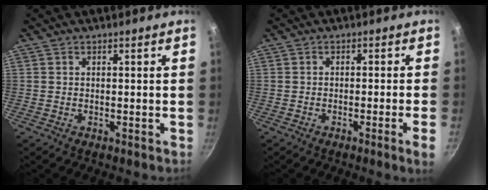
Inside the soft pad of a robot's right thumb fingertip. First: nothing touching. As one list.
[{"total": 3.3, "force": [-1.4, -0.6, 2.9], "torque": [-0.052, 0.007, -0.019]}]